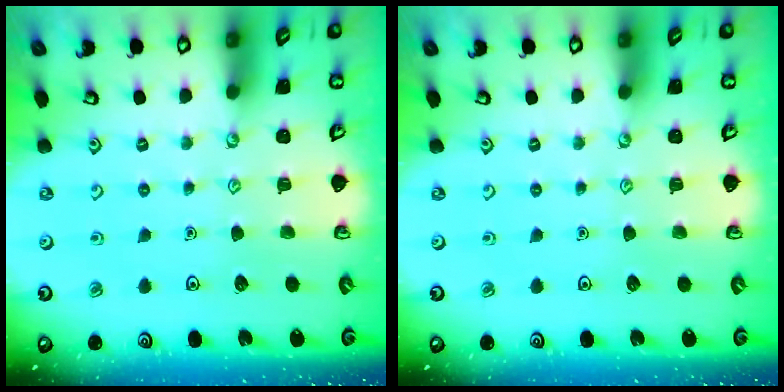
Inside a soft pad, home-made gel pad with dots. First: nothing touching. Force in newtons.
{"total": 0.0}